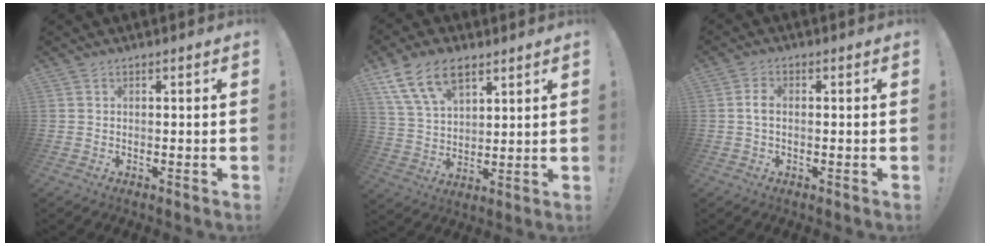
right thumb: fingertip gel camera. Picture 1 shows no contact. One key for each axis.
{"total": 14.3, "fx": 8.3, "fy": 8.3, "fz": 8.1, "tx": -0.151, "ty": -0.028, "tz": 0.159}
{"total": 2.8, "fx": -0.2, "fy": 1.4, "fz": 2.4, "tx": -0.039, "ty": 0.005, "tz": -0.003}